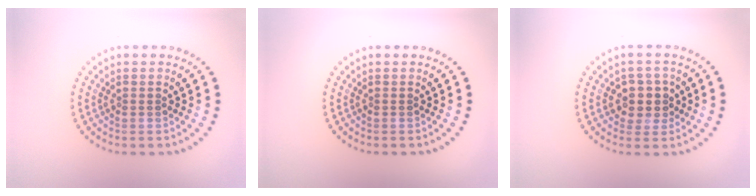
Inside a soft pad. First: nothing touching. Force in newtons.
{"total": 0.0}
{"total": 2.9, "press": 2.7, "slide": 1.2}